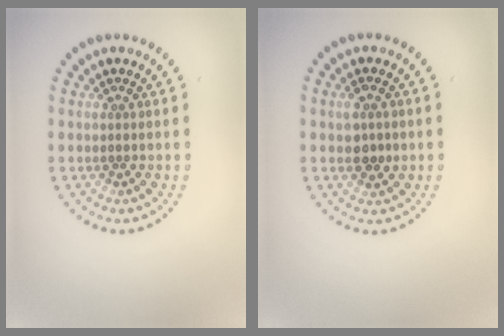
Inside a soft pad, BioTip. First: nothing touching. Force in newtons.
{"total": 2.1, "press": 2.1, "slide": 0.1}